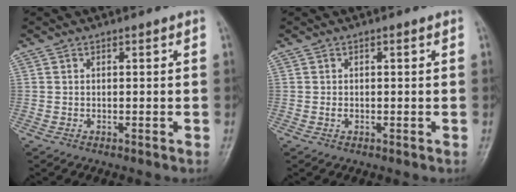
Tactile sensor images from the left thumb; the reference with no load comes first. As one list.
[{"total": 0.9, "force": [0.0, 0.4, 0.7], "torque": [-0.010, 0.003, 0.001]}]